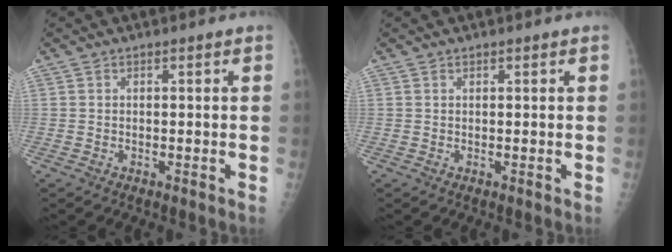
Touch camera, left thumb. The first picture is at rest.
{"total": 0.0}